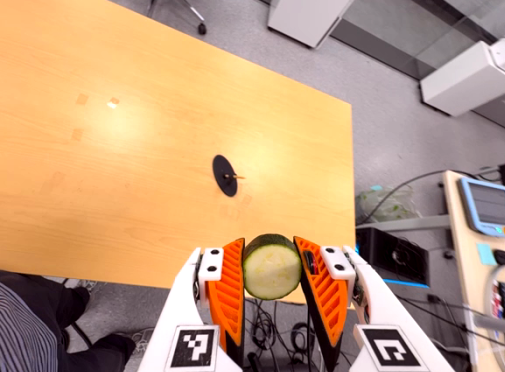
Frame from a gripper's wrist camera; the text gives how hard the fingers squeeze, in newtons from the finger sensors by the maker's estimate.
{"total": 11.1, "left": 10.4, "right": 11.7}